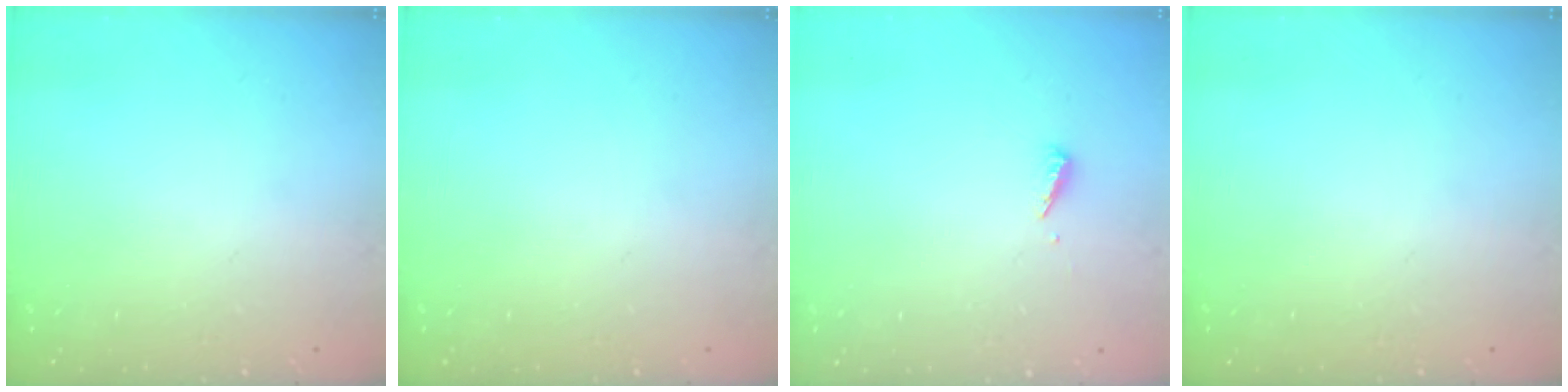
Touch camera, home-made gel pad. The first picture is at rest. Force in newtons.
{"total": 0.0}
{"total": 2.5, "press": 2.5, "slide": 0.1}
{"total": 0.0}